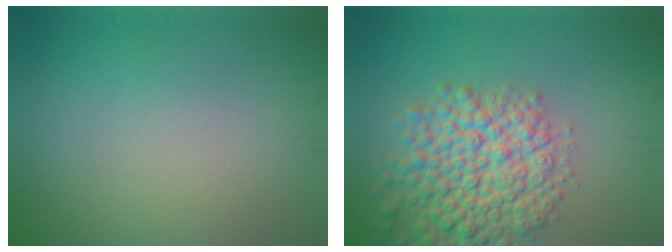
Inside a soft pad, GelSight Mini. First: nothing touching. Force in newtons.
{"total": 8.3, "press": 8.3, "slide": 0.3}